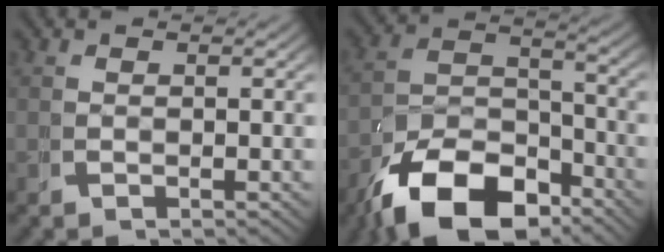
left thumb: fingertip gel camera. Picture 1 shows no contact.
{"total": 11.0, "force": [-6.4, 6.3, 6.4], "torque": [-0.108, -0.039, -0.093]}